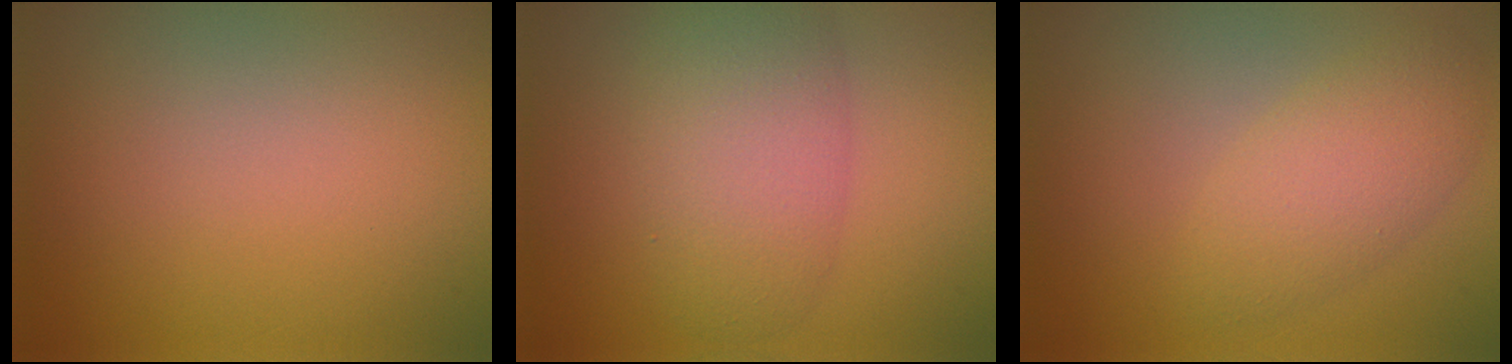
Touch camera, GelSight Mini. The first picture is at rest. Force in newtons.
{"total": 5.9, "press": 5.9, "slide": 0.3}
{"total": 3.5, "press": 3.5, "slide": 0.2}